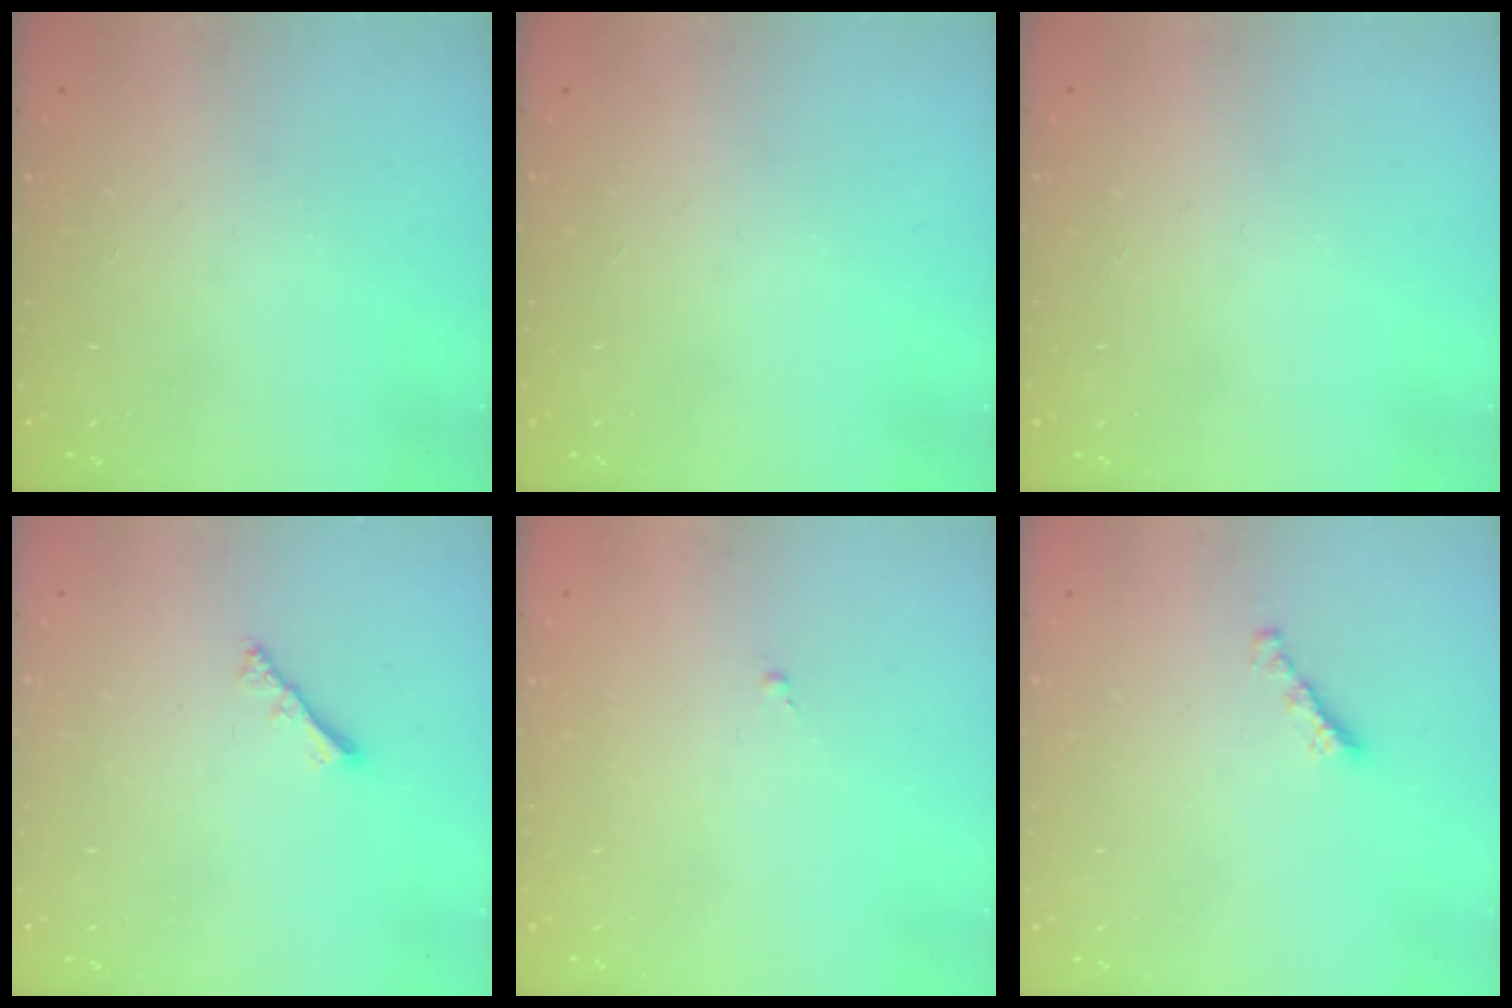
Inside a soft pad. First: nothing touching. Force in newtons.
{"total": 0.0}
{"total": 0.0}
{"total": 2.4, "press": 2.4, "slide": 0.6}
{"total": 0.0}
{"total": 2.5, "press": 2.5, "slide": 0.5}